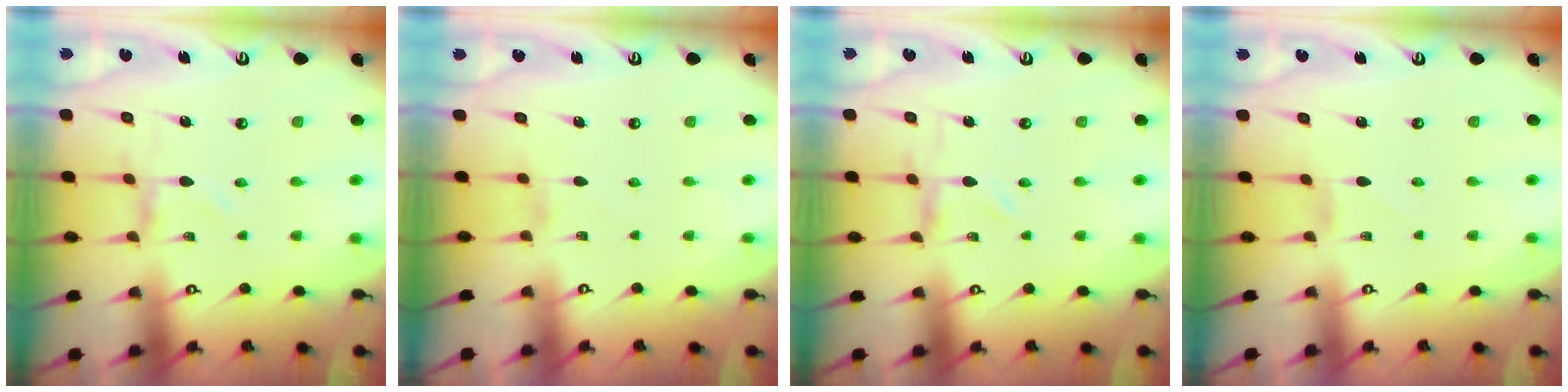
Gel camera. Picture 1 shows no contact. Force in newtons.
{"total": 1.2, "press": 1.1, "slide": 0.3}
{"total": 0.0}
{"total": 1.0, "press": 1.0, "slide": 0.1}